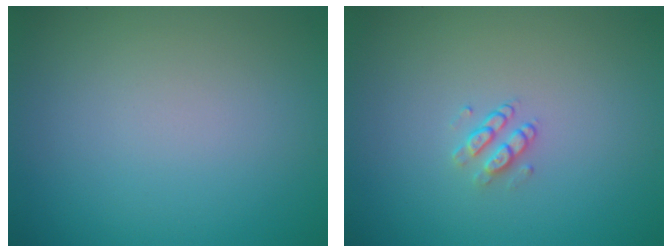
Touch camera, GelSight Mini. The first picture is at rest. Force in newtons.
{"total": 1.4, "press": 1.0, "slide": 1.0}